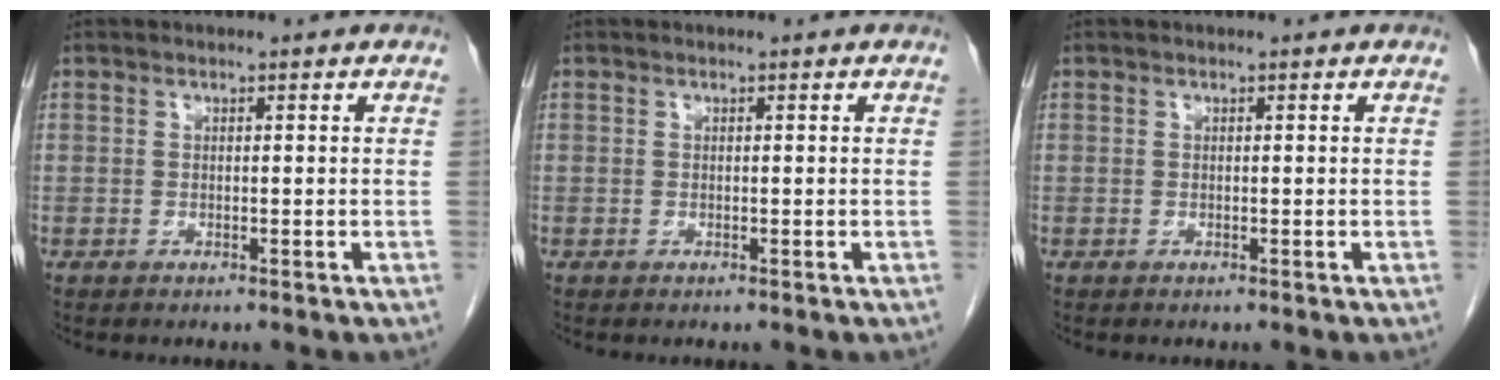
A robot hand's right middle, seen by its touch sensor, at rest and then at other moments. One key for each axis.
{"total": 0.0}
{"total": 0.0}